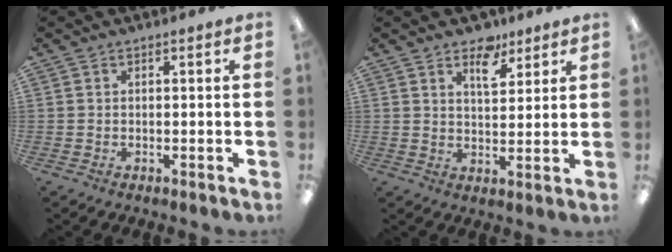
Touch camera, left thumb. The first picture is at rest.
{"total": 7.4, "force": [5.0, 3.8, 4.0], "torque": [-0.044, -0.027, 0.084]}